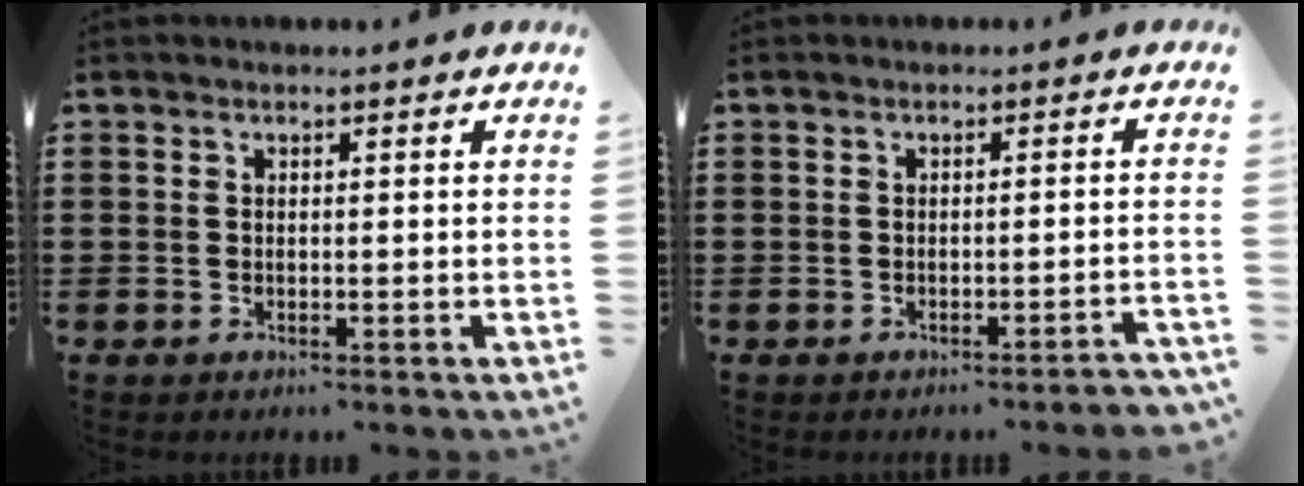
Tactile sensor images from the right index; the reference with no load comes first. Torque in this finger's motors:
{"motor_torque": [0.28, -0.18, 0.17, 0.01]}